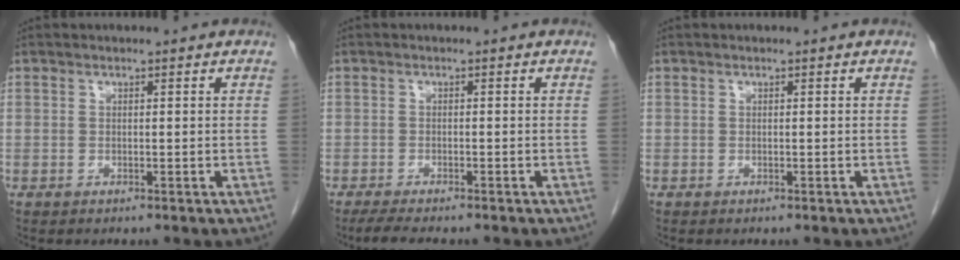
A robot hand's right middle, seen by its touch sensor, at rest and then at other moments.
{"total": 4.3, "force": [-3.5, 0.4, 2.4], "torque": [-0.045, -0.013, -0.054]}
{"total": 0.0}